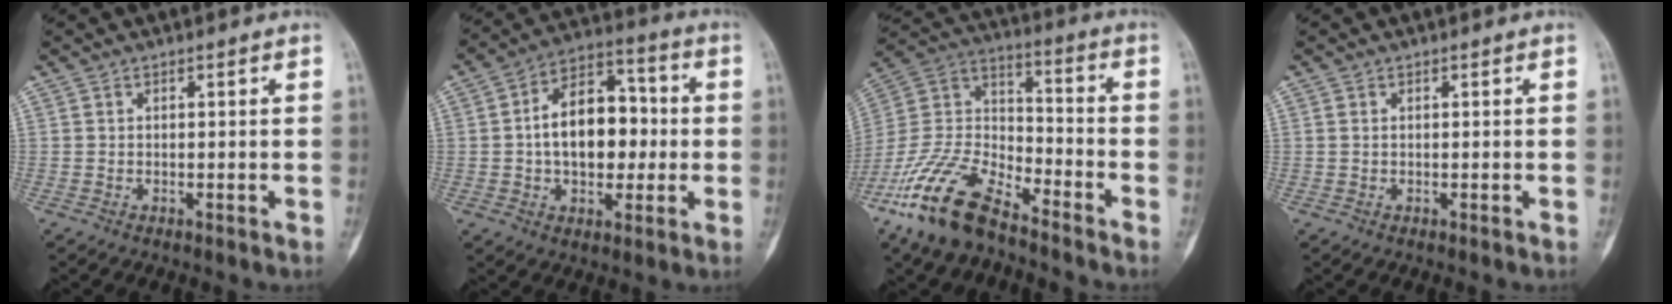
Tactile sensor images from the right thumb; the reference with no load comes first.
{"total": 15.3, "force": [0.0, 9.7, 11.8], "torque": [-0.148, 0.033, -0.005]}
{"total": 17.9, "force": [-12.8, 7.1, 10.3], "torque": [-0.206, 0.062, -0.247]}
{"total": 0.5, "force": [0.2, 0.3, 0.4], "torque": [-0.010, 0.004, 0.005]}